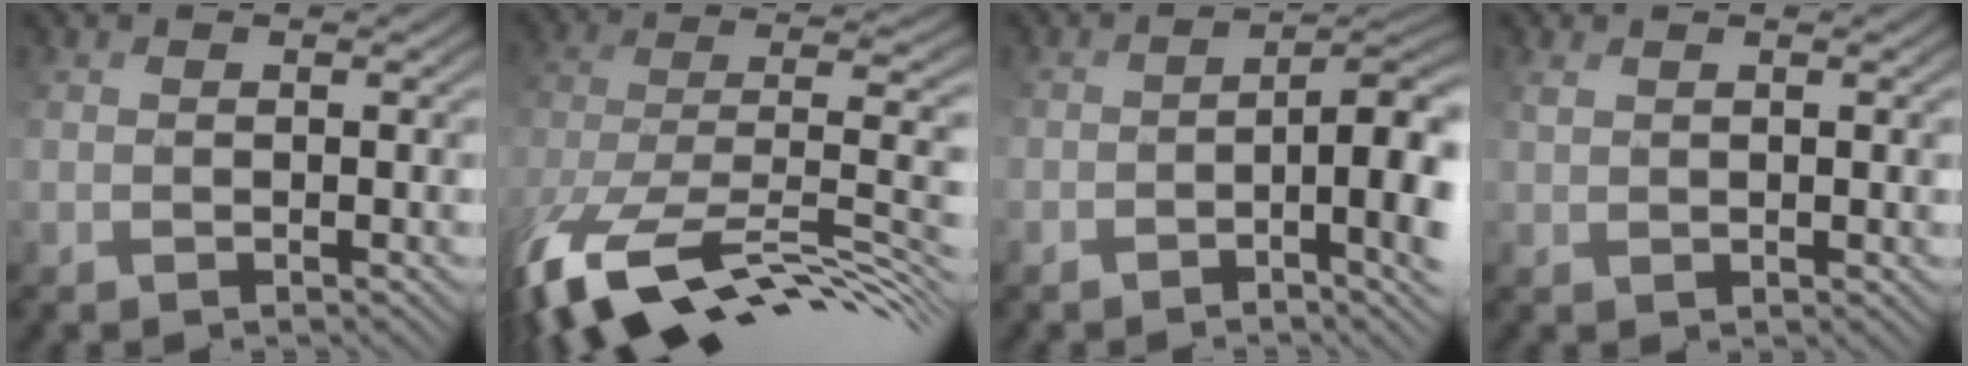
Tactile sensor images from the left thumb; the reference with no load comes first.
{"total": 13.9, "force": [-8.2, 6.1, 9.4], "torque": [-0.251, -0.017, -0.124]}
{"total": 8.3, "force": [-3.3, 2.3, 7.3], "torque": [-0.111, 0.000, -0.036]}
{"total": 1.0, "force": [0.9, 0.1, 0.5], "torque": [-0.017, 0.005, 0.024]}